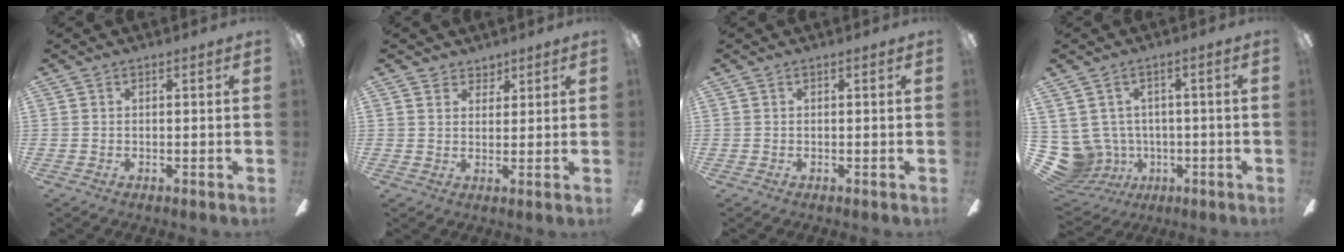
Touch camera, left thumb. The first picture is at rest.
{"total": 3.3, "force": [2.6, 2.1, -0.1], "torque": [0.006, -0.010, 0.046]}
{"total": 0.0}
{"total": 9.2, "force": [-0.7, 8.7, 2.9], "torque": [-0.122, -0.002, -0.006]}